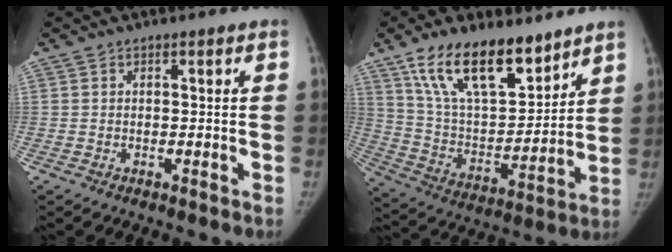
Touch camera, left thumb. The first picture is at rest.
{"total": 19.7, "force": [13.2, 8.8, 11.7], "torque": [-0.162, -0.063, 0.245]}